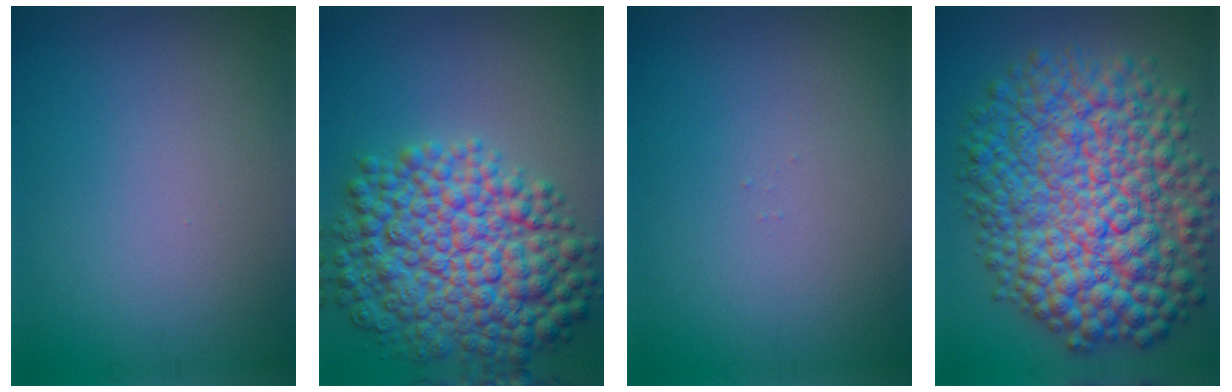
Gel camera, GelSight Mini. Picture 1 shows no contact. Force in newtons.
{"total": 10.8, "press": 10.8, "slide": 0.1}
{"total": 0.0}
{"total": 14.6, "press": 14.6, "slide": 0.2}